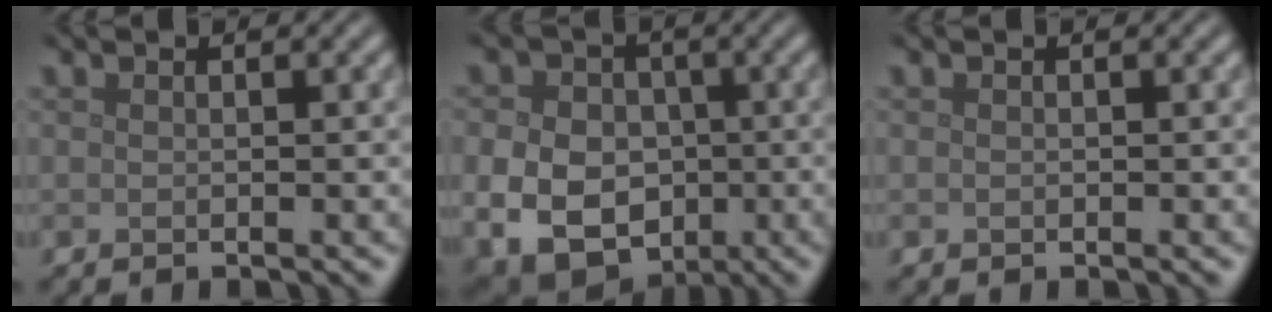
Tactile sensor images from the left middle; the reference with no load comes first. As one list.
[{"total": 10.4, "force": [-2.0, 8.3, 5.9], "torque": [-0.091, -0.018, -0.051]}, {"total": 0.0}]